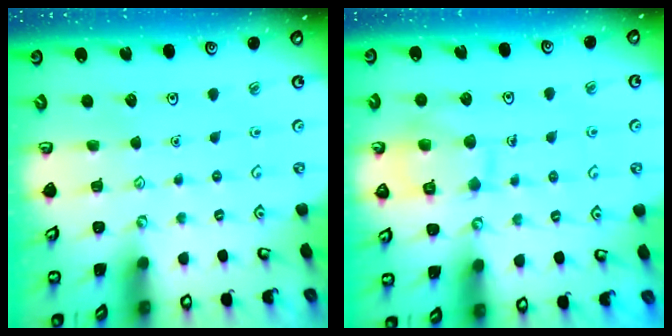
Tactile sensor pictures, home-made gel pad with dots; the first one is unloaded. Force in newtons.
{"total": 11.1, "press": 11.1, "slide": 0.8}